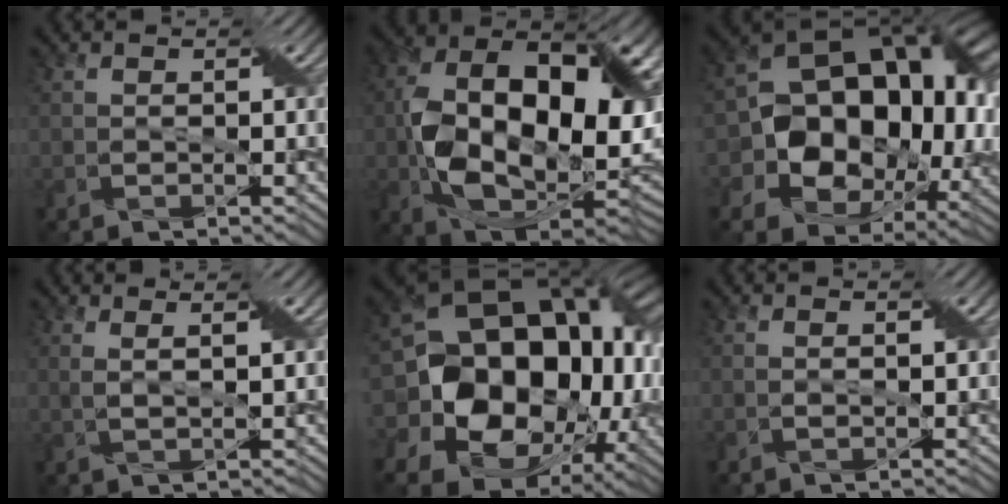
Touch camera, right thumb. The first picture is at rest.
{"total": 19.4, "force": [-0.1, 12.9, 14.5], "torque": [-0.285, -0.040, 0.032]}
{"total": 17.7, "force": [0.1, 13.7, 11.2], "torque": [-0.184, -0.034, 0.024]}
{"total": 2.5, "force": [1.6, 0.3, 1.9], "torque": [-0.030, -0.002, 0.028]}
{"total": 20.5, "force": [-0.1, 16.2, 12.6], "torque": [-0.244, -0.038, 0.018]}
{"total": 0.8, "force": [0.6, 0.2, 0.5], "torque": [-0.014, 0.002, 0.010]}